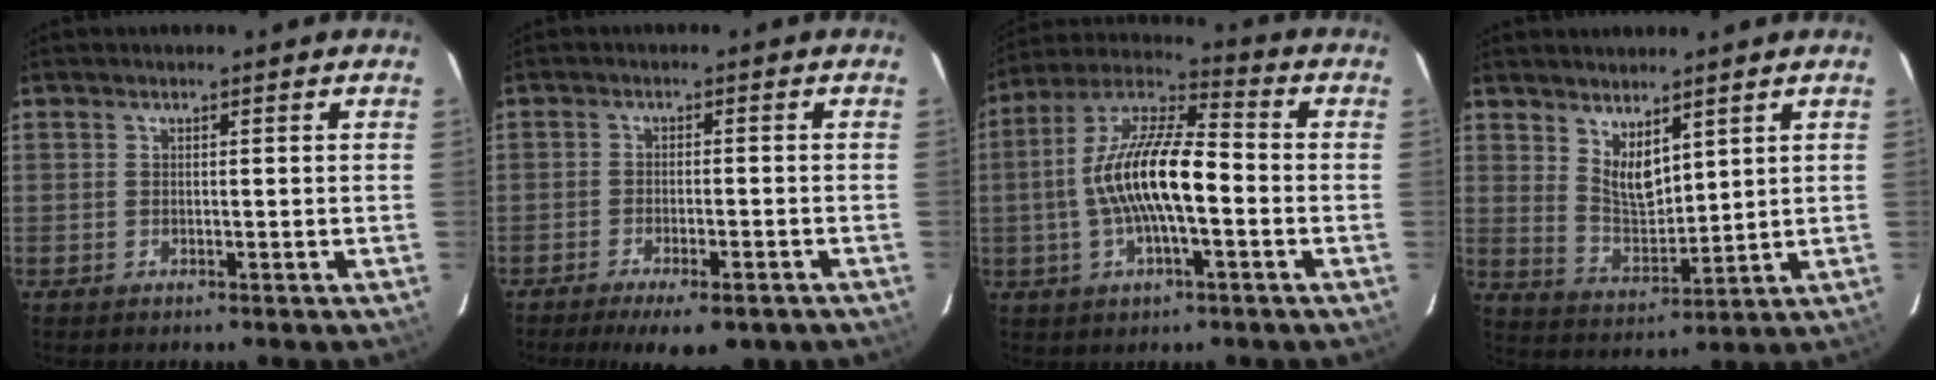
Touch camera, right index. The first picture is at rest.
{"total": 10.0, "force": [-7.3, 2.9, 6.1], "torque": [-0.127, -0.028, -0.107]}
{"total": 15.0, "force": [-2.3, 4.6, 14.1], "torque": [-0.274, 0.012, -0.048]}
{"total": 6.9, "force": [4.4, 3.0, 4.4], "torque": [-0.073, -0.010, 0.089]}